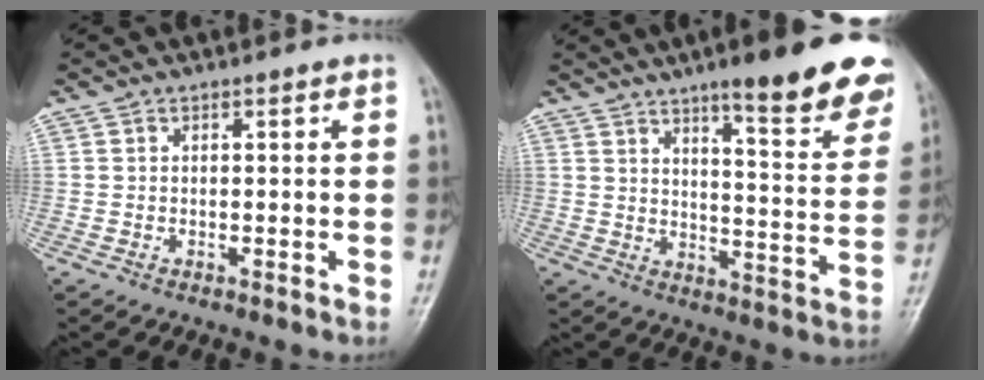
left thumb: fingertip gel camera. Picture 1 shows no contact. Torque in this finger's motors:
{"motor_torque": [0.73, 0.80, 1.40, -1.38, 0.09]}